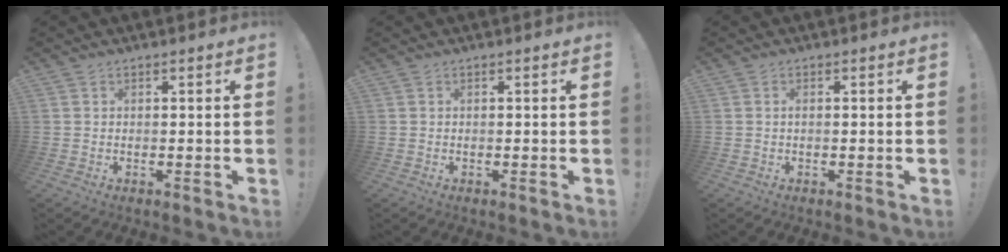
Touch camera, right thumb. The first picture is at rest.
{"total": 0.0}
{"total": 0.5, "force": [0.0, 0.2, 0.5], "torque": [-0.011, 0.001, 0.000]}